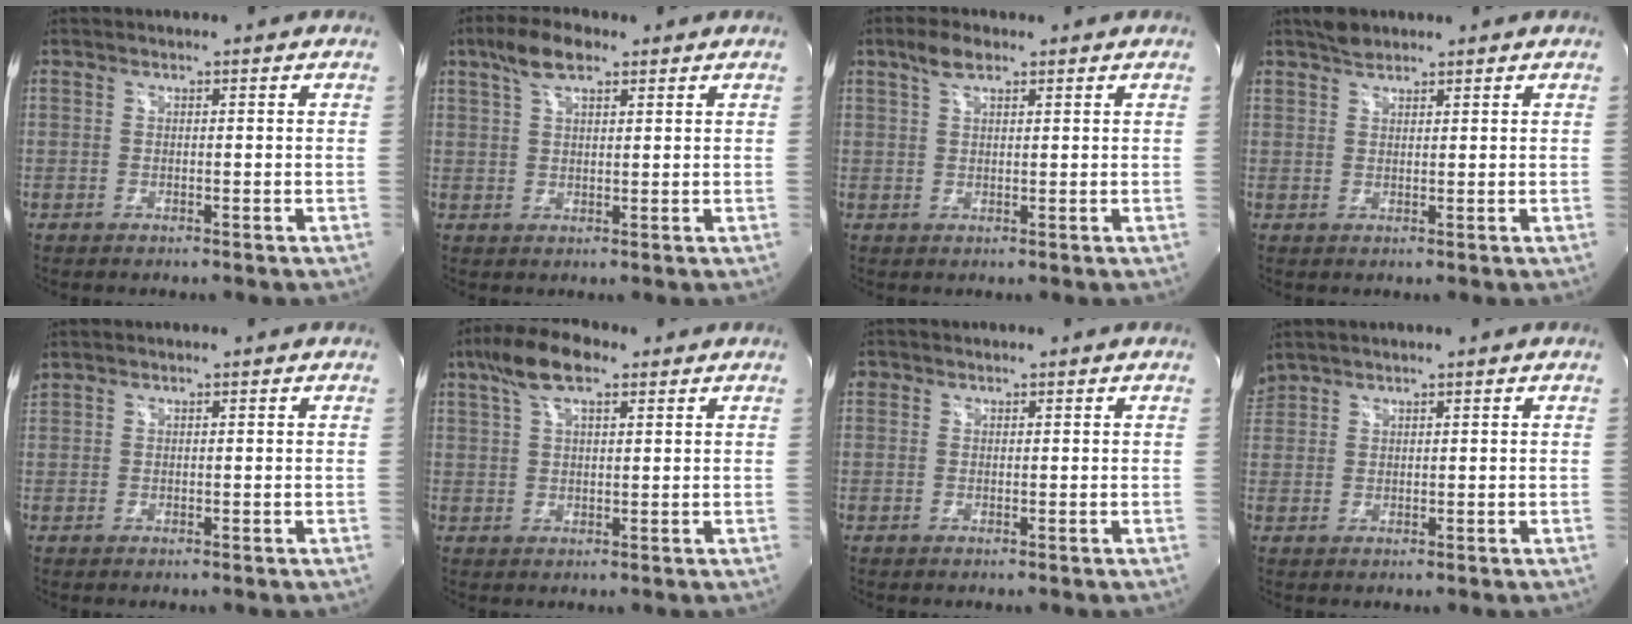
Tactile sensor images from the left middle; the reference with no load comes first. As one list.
[{"total": 5.9, "force": [3.8, 2.0, 4.1], "torque": [-0.087, 0.018, 0.071]}, {"total": 3.4, "force": [2.3, 1.2, 2.3], "torque": [-0.051, 0.010, 0.047]}, {"total": 2.6, "force": [2.3, 1.0, 0.8], "torque": [-0.019, 0.009, 0.041]}, {"total": 1.1, "force": [1.0, 0.2, 0.3], "torque": [-0.017, 0.019, 0.027]}, {"total": 8.2, "force": [5.0, 2.7, 6.0], "torque": [-0.123, 0.026, 0.091]}, {"total": 1.1, "force": [0.6, 0.9, 0.1], "torque": [0.006, 0.005, 0.009]}, {"total": 2.7, "force": [2.5, 0.9, 0.2], "torque": [-0.012, 0.020, 0.054]}]